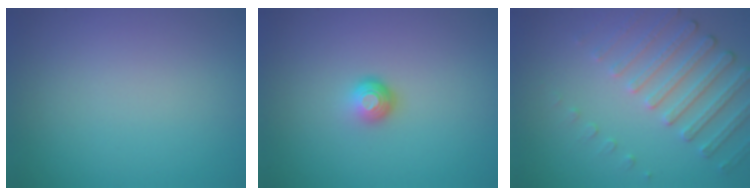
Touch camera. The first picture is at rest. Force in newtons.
{"total": 1.7, "press": 1.1, "slide": 1.3}
{"total": 4.7, "press": 3.5, "slide": 3.1}